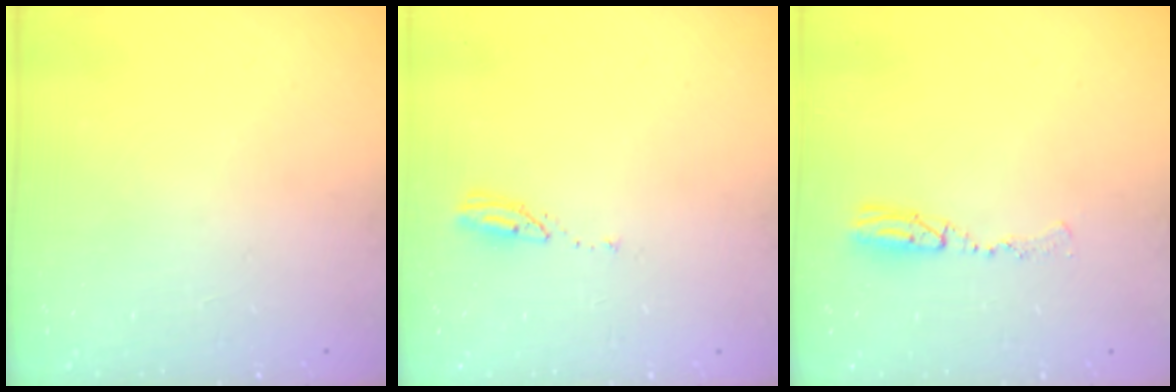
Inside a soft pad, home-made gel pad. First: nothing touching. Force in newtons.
{"total": 3.0, "press": 2.9, "slide": 0.3}
{"total": 5.6, "press": 5.3, "slide": 1.9}